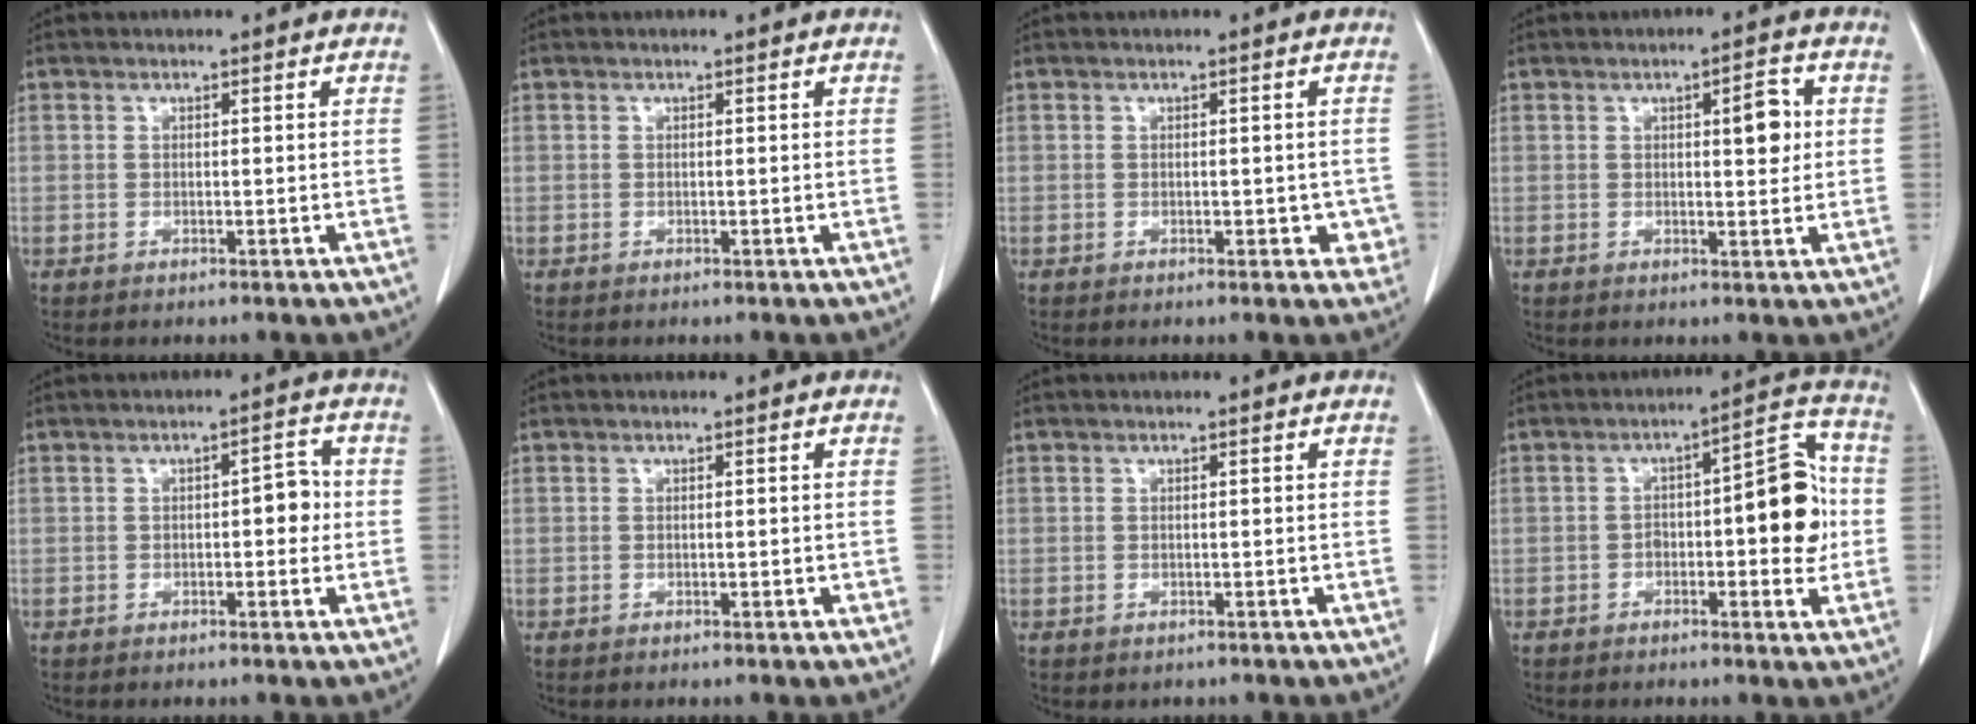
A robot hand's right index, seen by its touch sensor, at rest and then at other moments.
{"total": 0.0}
{"total": 3.3, "force": [-0.7, 1.9, 2.5], "torque": [-0.011, 0.006, -0.004]}
{"total": 4.4, "force": [1.0, 1.3, 4.1], "torque": [-0.057, 0.003, 0.012]}
{"total": 3.6, "force": [-0.2, 1.6, 3.2], "torque": [-0.036, 0.014, -0.004]}
{"total": 0.8, "force": [-0.2, 0.2, 0.7], "torque": [-0.011, 0.000, 0.000]}
{"total": 0.6, "force": [-0.2, 0.6, 0.0], "torque": [-0.003, 0.004, -0.002]}
{"total": 11.0, "force": [-0.7, 3.6, 10.4], "torque": [-0.129, 0.036, -0.007]}